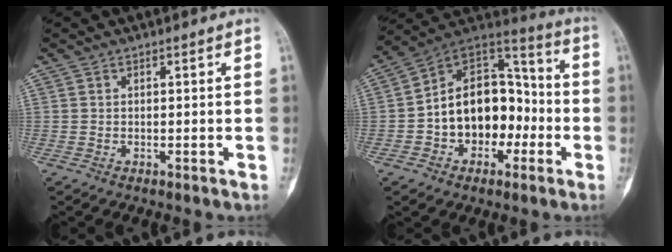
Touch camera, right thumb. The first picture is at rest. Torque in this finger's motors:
{"motor_torque": [0.04, 1.14, 0.80, -0.65, 0.37]}